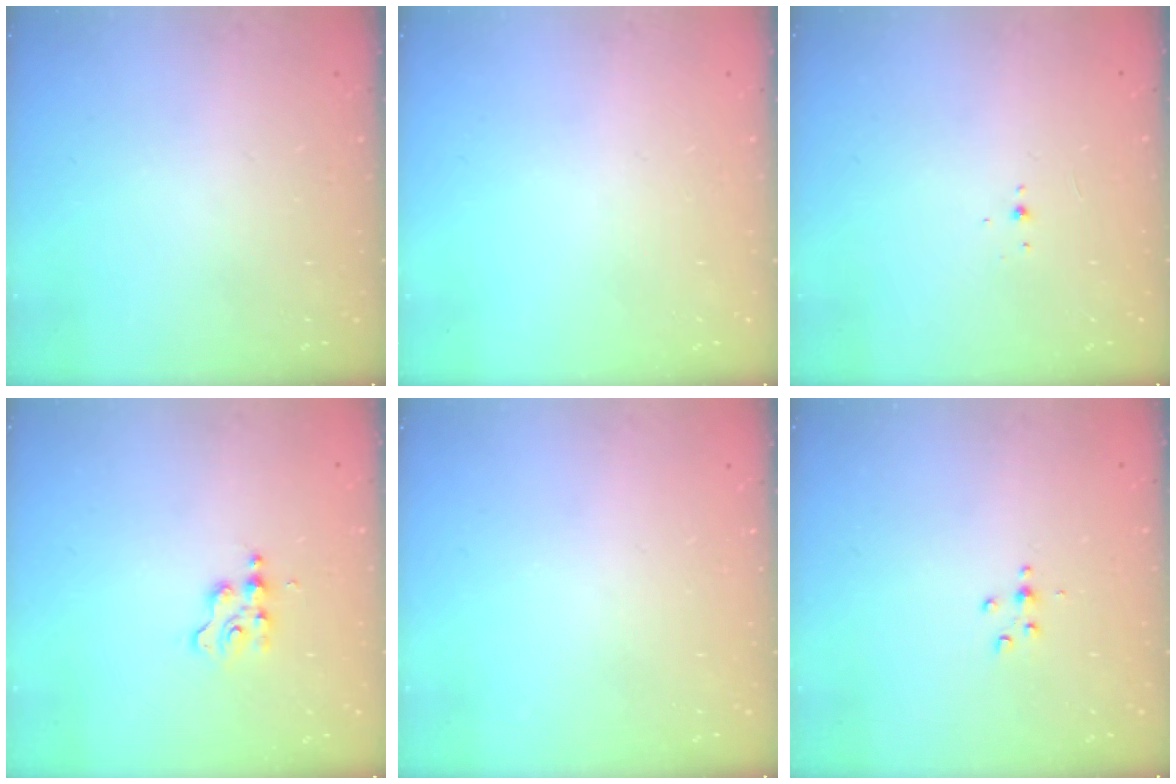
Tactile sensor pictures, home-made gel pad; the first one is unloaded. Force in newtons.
{"total": 0.0}
{"total": 2.1, "press": 1.9, "slide": 0.8}
{"total": 3.4, "press": 3.4, "slide": 0.3}
{"total": 0.0}
{"total": 3.0, "press": 3.0, "slide": 0.4}